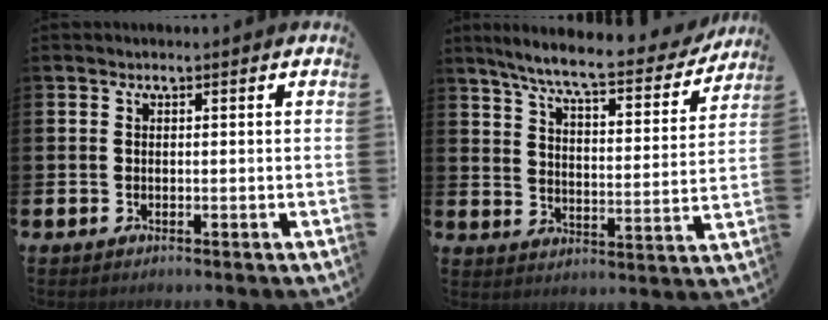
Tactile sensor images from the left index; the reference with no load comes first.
{"total": 8.1, "force": [7.1, 0.9, 3.7], "torque": [-0.090, -0.049, 0.117]}